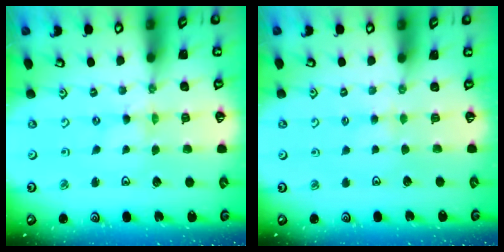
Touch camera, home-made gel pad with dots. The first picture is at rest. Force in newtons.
{"total": 2.3, "press": 2.2, "slide": 0.5}